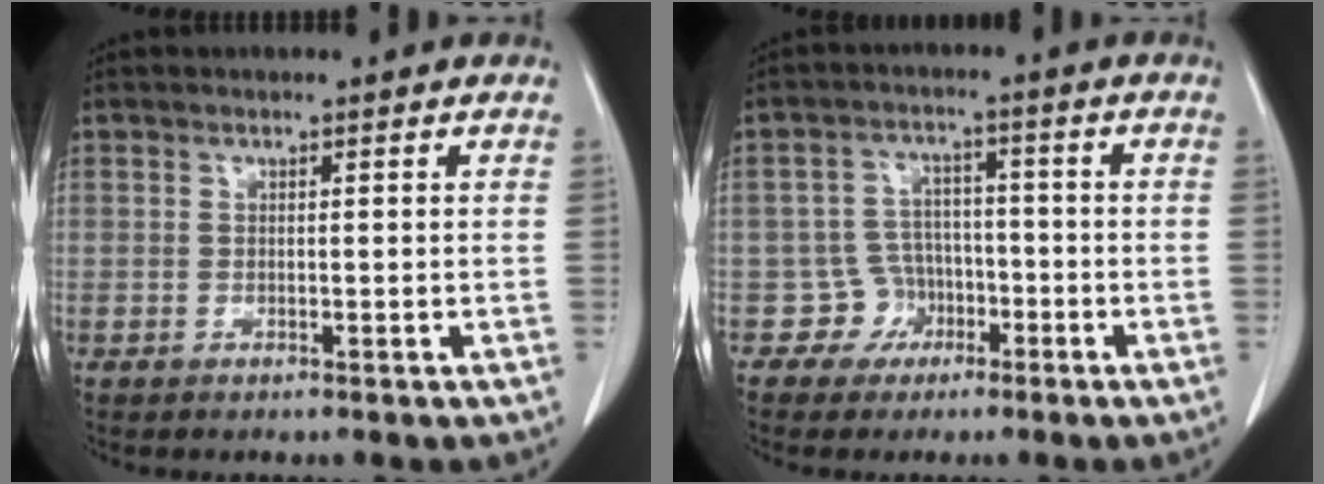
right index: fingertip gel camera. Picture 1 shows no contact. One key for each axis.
{"total": 4.9, "fx": -2.3, "fy": 4.3, "fz": -0.3, "tx": 0.016, "ty": 0.018, "tz": -0.037}